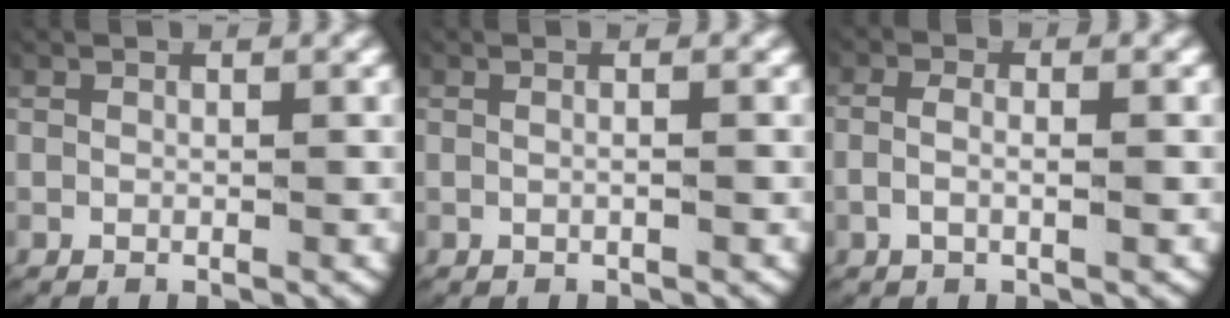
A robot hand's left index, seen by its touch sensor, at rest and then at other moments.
{"total": 0.7, "force": [-0.2, -0.2, 0.7], "torque": [-0.016, -0.002, -0.002]}
{"total": 2.0, "force": [-0.5, 0.6, 1.8], "torque": [-0.047, -0.008, -0.006]}